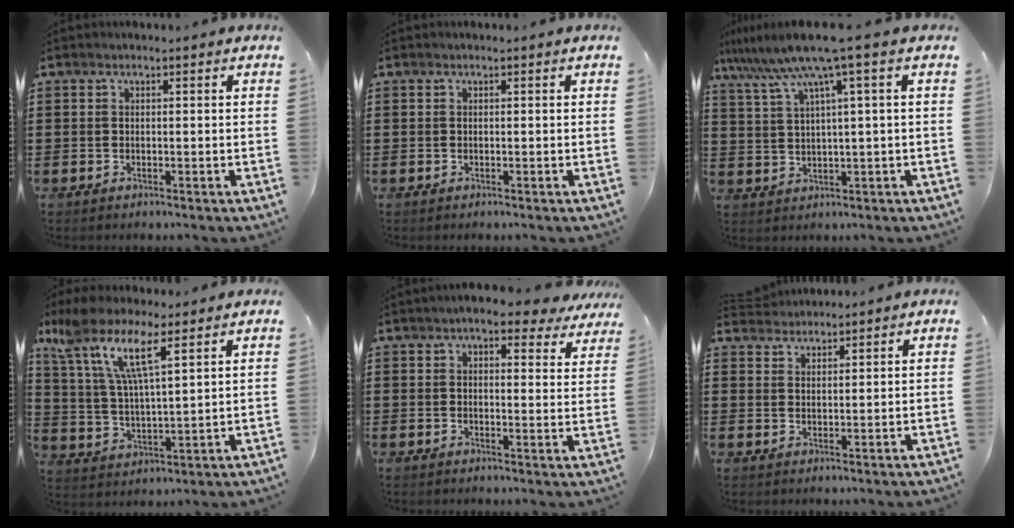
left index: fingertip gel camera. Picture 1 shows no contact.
{"total": 0.0}
{"total": 7.6, "force": [4.2, -0.5, 6.3], "torque": [-0.142, -0.025, 0.066]}
{"total": 10.3, "force": [6.9, 2.2, 7.4], "torque": [-0.171, -0.023, 0.120]}
{"total": 5.5, "force": [4.7, 1.0, 2.7], "torque": [-0.058, -0.010, 0.083]}
{"total": 3.4, "force": [3.4, 0.5, 0.1], "torque": [-0.013, -0.006, 0.065]}